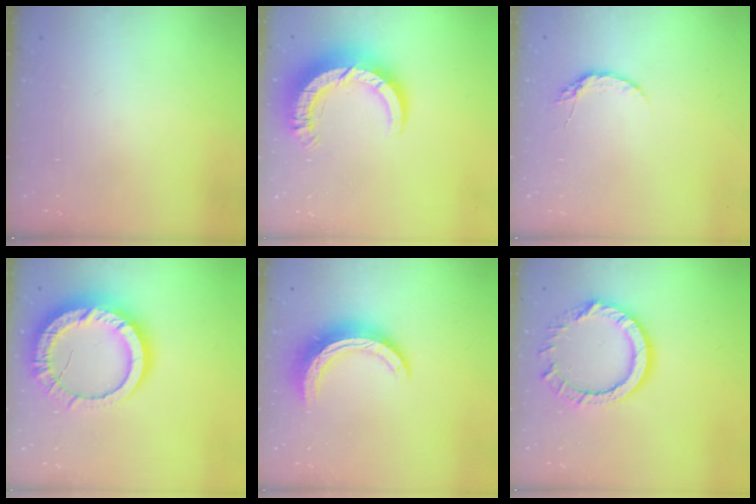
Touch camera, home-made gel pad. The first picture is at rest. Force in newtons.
{"total": 11.5, "press": 11.5, "slide": 1.0}
{"total": 4.9, "press": 4.8, "slide": 0.7}
{"total": 16.2, "press": 16.2, "slide": 1.5}
{"total": 12.9, "press": 12.9, "slide": 0.3}
{"total": 12.6, "press": 12.6, "slide": 1.2}